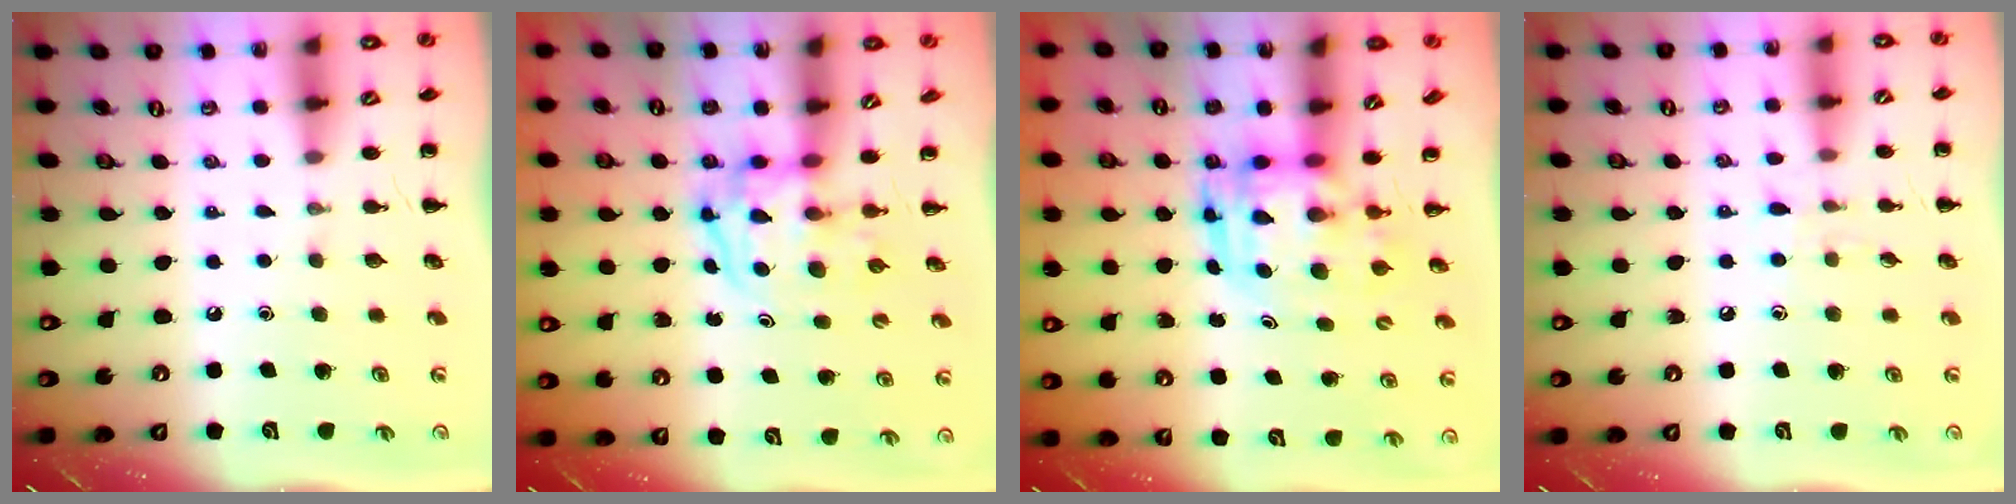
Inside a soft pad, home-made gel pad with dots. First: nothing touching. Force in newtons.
{"total": 3.5, "press": 3.5, "slide": 0.5}
{"total": 3.5, "press": 3.4, "slide": 0.7}
{"total": 5.5, "press": 5.2, "slide": 1.9}